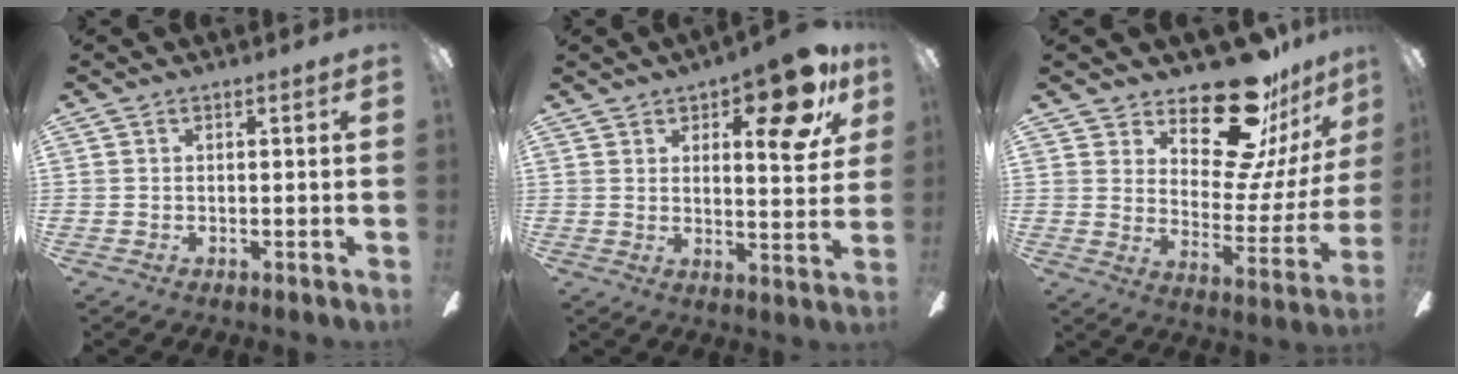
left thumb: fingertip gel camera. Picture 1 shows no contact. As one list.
[{"total": 13.9, "force": [7.7, 5.3, 10.3], "torque": [-0.126, -0.033, 0.121]}, {"total": 21.0, "force": [15.7, 8.4, 11.2], "torque": [-0.165, -0.116, 0.269]}]